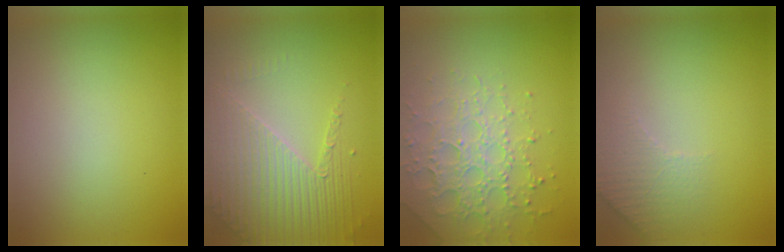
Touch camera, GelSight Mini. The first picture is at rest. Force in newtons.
{"total": 4.0, "press": 3.8, "slide": 1.2}
{"total": 4.9, "press": 4.7, "slide": 1.2}
{"total": 2.3, "press": 2.3, "slide": 0.6}